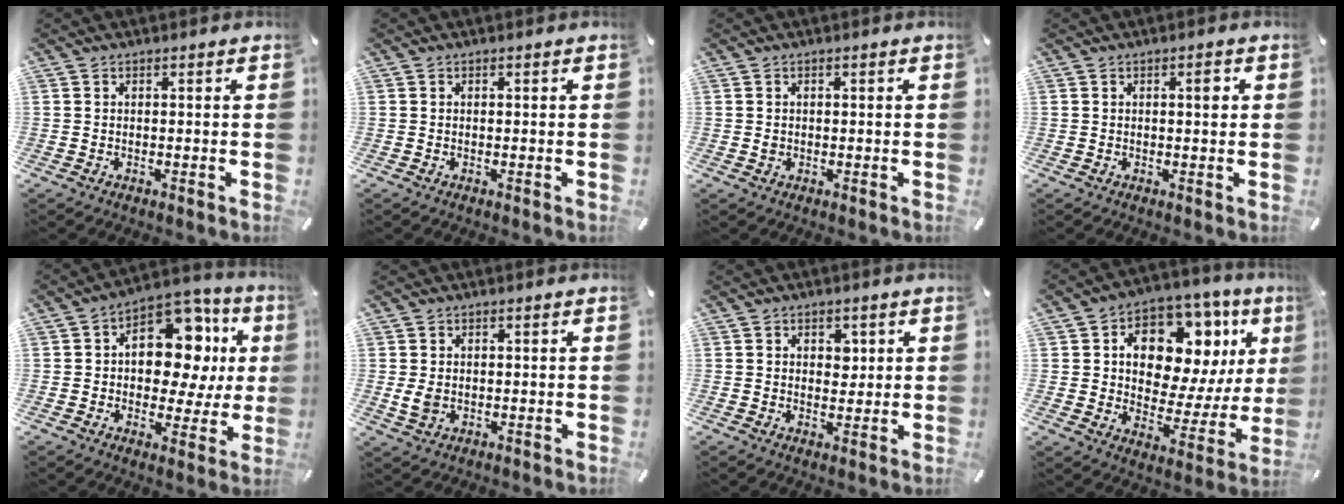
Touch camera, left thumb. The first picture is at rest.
{"total": 0.0}
{"total": 0.8, "force": [0.0, 0.7, 0.4], "torque": [-0.009, 0.003, -0.001]}
{"total": 2.4, "force": [0.6, 0.7, 2.2], "torque": [-0.028, 0.000, 0.004]}
{"total": 17.1, "force": [3.7, 11.2, 12.3], "torque": [-0.158, -0.022, 0.064]}
{"total": 3.4, "force": [0.3, 2.8, 1.9], "torque": [-0.034, -0.002, 0.004]}
{"total": 3.4, "force": [1.0, 2.7, 1.8], "torque": [-0.006, -0.007, 0.010]}
{"total": 14.6, "force": [6.9, 9.7, 8.4], "torque": [-0.123, -0.051, 0.123]}